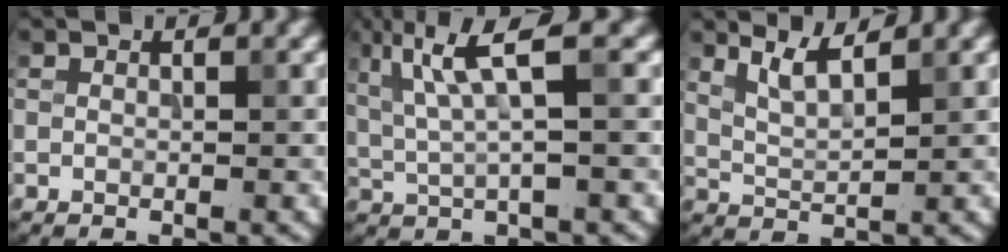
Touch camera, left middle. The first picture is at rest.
{"total": 5.6, "force": [2.0, 0.9, 5.2], "torque": [-0.110, 0.007, 0.044]}
{"total": 3.0, "force": [2.1, 0.6, 2.0], "torque": [-0.040, 0.000, 0.046]}